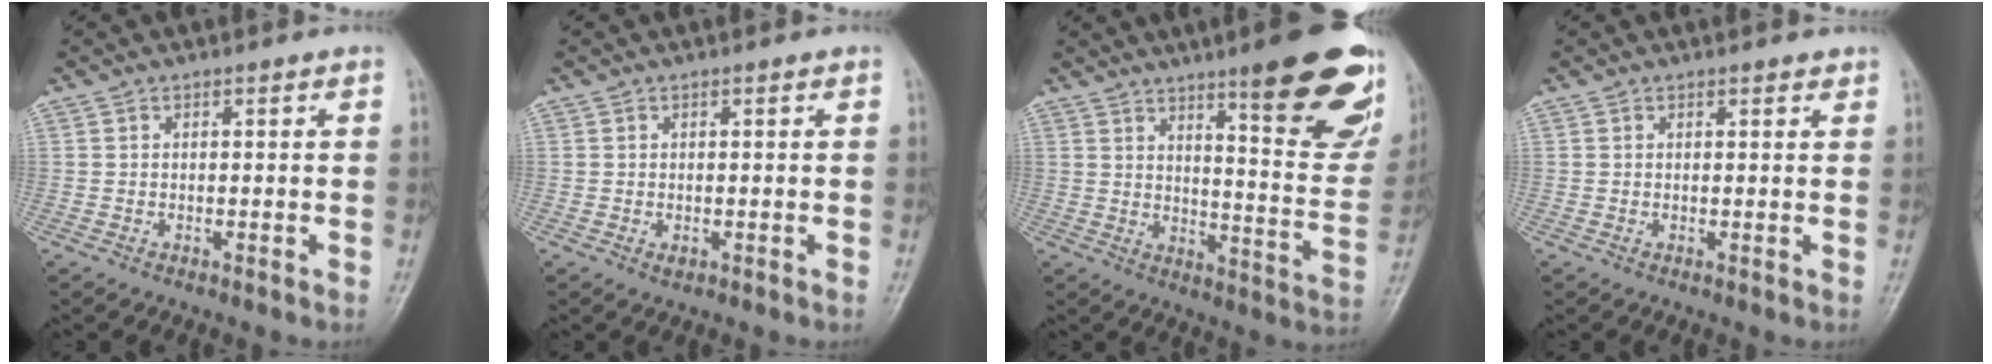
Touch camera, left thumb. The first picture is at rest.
{"total": 1.1, "force": [0.0, 0.7, 0.8], "torque": [-0.010, -0.002, 0.001]}
{"total": 21.7, "force": [12.8, 4.5, 17.0], "torque": [-0.181, -0.070, 0.178]}
{"total": 1.5, "force": [1.2, 0.5, 0.7], "torque": [-0.005, -0.004, 0.013]}